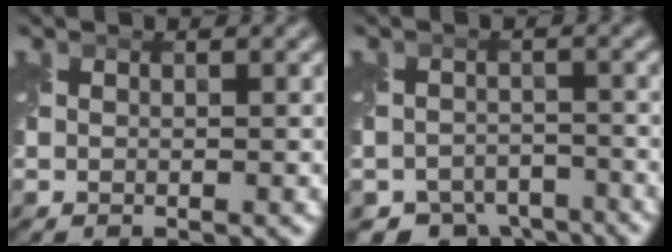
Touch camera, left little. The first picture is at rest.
{"total": 5.5, "force": [-4.6, 2.7, 1.1], "torque": [-0.008, -0.016, -0.071]}